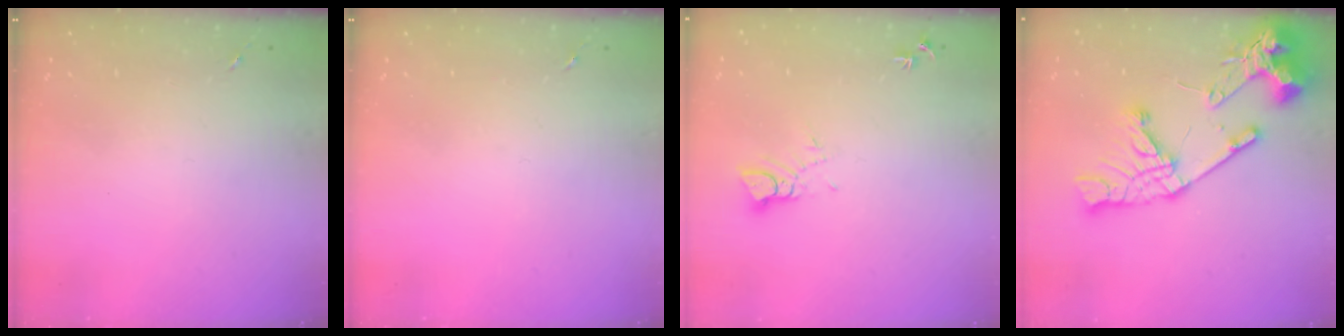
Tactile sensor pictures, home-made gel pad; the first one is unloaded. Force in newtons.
{"total": 0.0}
{"total": 3.6, "press": 3.6, "slide": 0.3}
{"total": 20.6, "press": 20.5, "slide": 2.4}